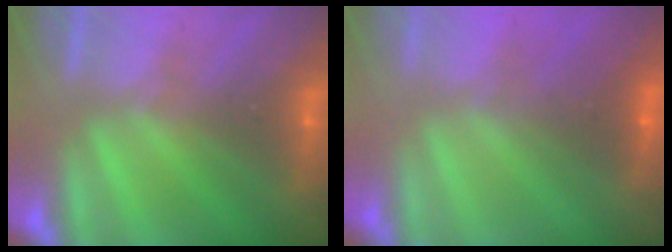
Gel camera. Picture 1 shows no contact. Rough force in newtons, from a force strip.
{"total": 1.8}